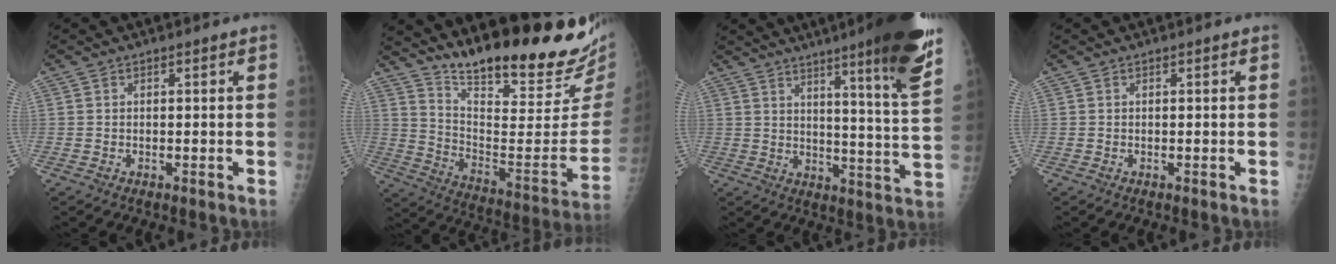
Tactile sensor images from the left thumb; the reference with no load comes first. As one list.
[{"total": 27.8, "force": [22.8, 5.1, 14.9], "torque": [-0.203, -0.152, 0.332]}, {"total": 19.6, "force": [12.9, 0.9, 14.8], "torque": [-0.183, -0.073, 0.170]}, {"total": 0.0}]